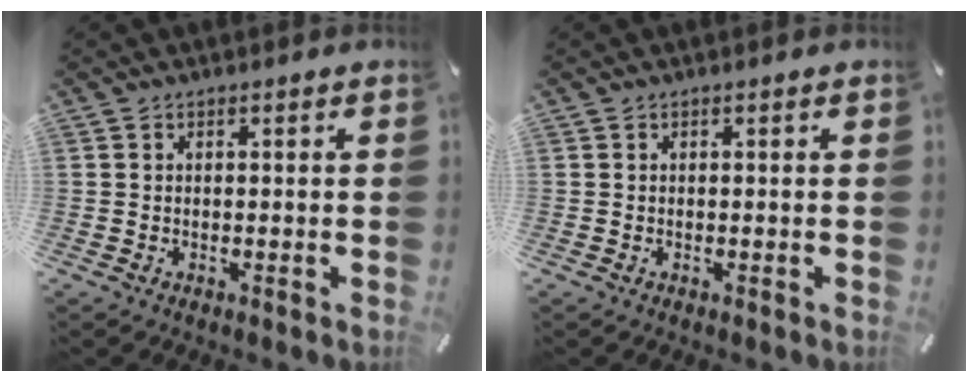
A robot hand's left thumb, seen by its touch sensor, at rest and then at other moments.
{"total": 0.0}